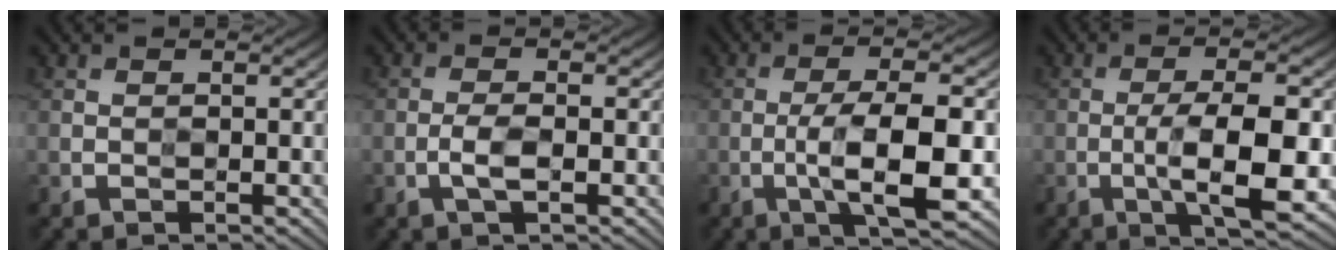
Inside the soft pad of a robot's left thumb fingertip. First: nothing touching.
{"total": 2.5, "force": [-1.2, 0.8, 2.0], "torque": [-0.042, -0.003, -0.025]}
{"total": 8.0, "force": [-2.1, 1.9, 7.5], "torque": [-0.121, 0.005, -0.040]}
{"total": 8.4, "force": [-1.9, 2.2, 7.9], "torque": [-0.124, 0.000, -0.033]}